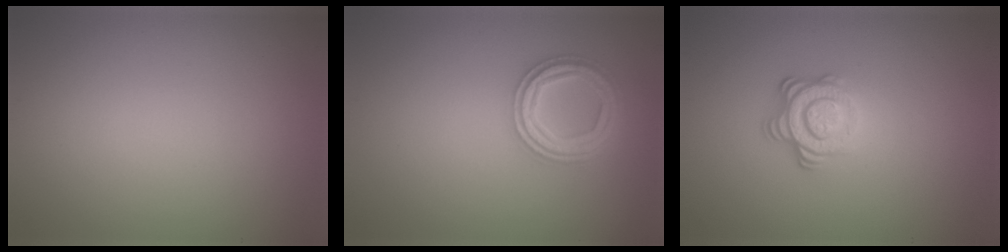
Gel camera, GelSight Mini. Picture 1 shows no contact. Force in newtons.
{"total": 3.5, "press": 3.4, "slide": 1.1}
{"total": 3.9, "press": 2.7, "slide": 2.8}